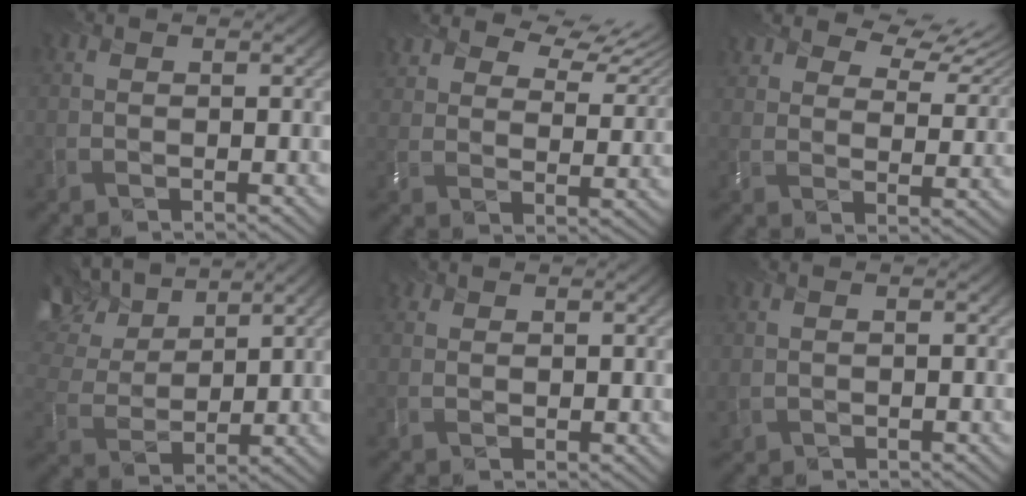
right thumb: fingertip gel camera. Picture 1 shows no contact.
{"total": 9.7, "force": [8.0, 3.5, 4.1], "torque": [-0.094, 0.008, 0.135]}
{"total": 8.7, "force": [7.2, 3.2, 3.8], "torque": [-0.082, 0.007, 0.121]}
{"total": 10.3, "force": [7.5, 4.6, 5.3], "torque": [-0.155, 0.024, 0.148]}
{"total": 1.0, "force": [0.8, 0.6, 0.1], "torque": [0.003, -0.006, 0.019]}
{"total": 0.7, "force": [0.2, 0.5, 0.5], "torque": [-0.020, -0.004, 0.010]}